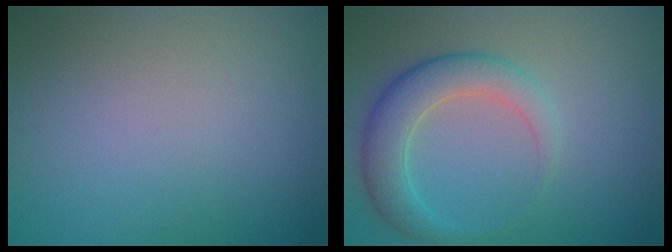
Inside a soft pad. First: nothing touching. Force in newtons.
{"total": 4.6, "press": 4.6, "slide": 0.3}